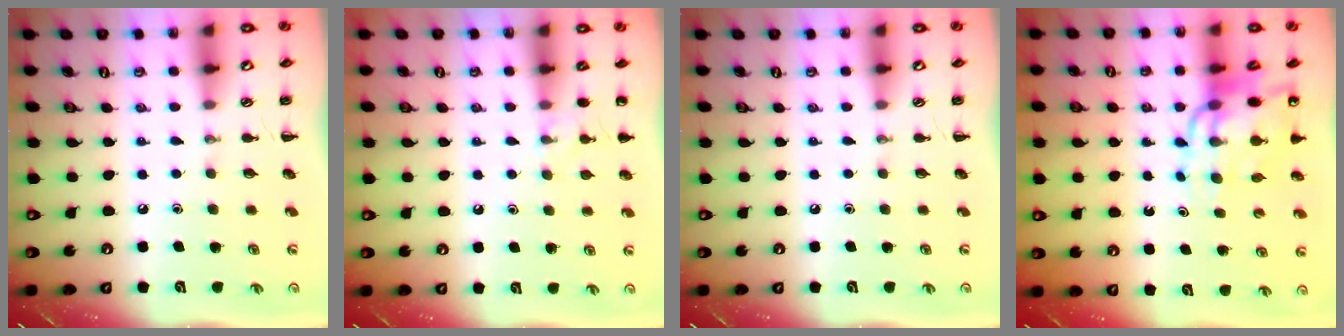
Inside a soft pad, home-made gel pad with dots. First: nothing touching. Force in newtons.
{"total": 6.3, "press": 6.1, "slide": 1.8}
{"total": 0.0}
{"total": 13.1, "press": 12.5, "slide": 4.1}